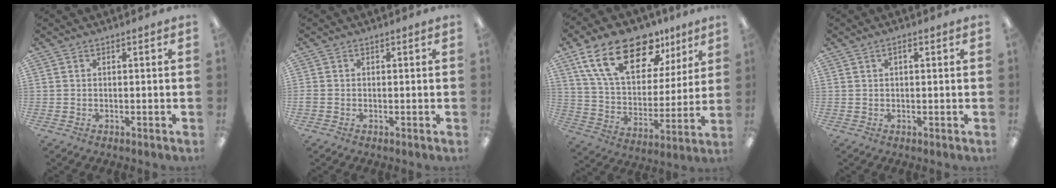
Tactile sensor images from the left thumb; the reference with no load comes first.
{"total": 0.7, "force": [-0.4, 0.6, -0.1], "torque": [0.004, 0.001, -0.008]}
{"total": 21.0, "force": [13.0, 11.1, 12.2], "torque": [-0.216, -0.058, 0.231]}
{"total": 1.6, "force": [0.6, 0.8, 1.3], "torque": [-0.018, 0.002, 0.008]}